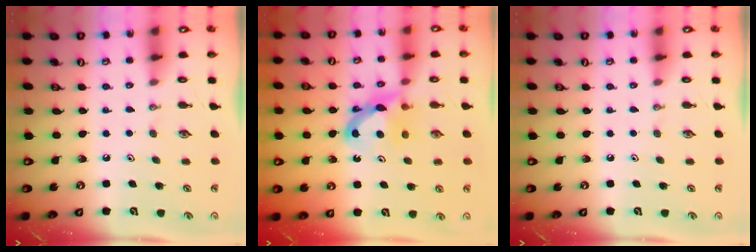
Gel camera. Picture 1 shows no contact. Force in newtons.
{"total": 7.8, "press": 7.8, "slide": 0.1}
{"total": 0.0}